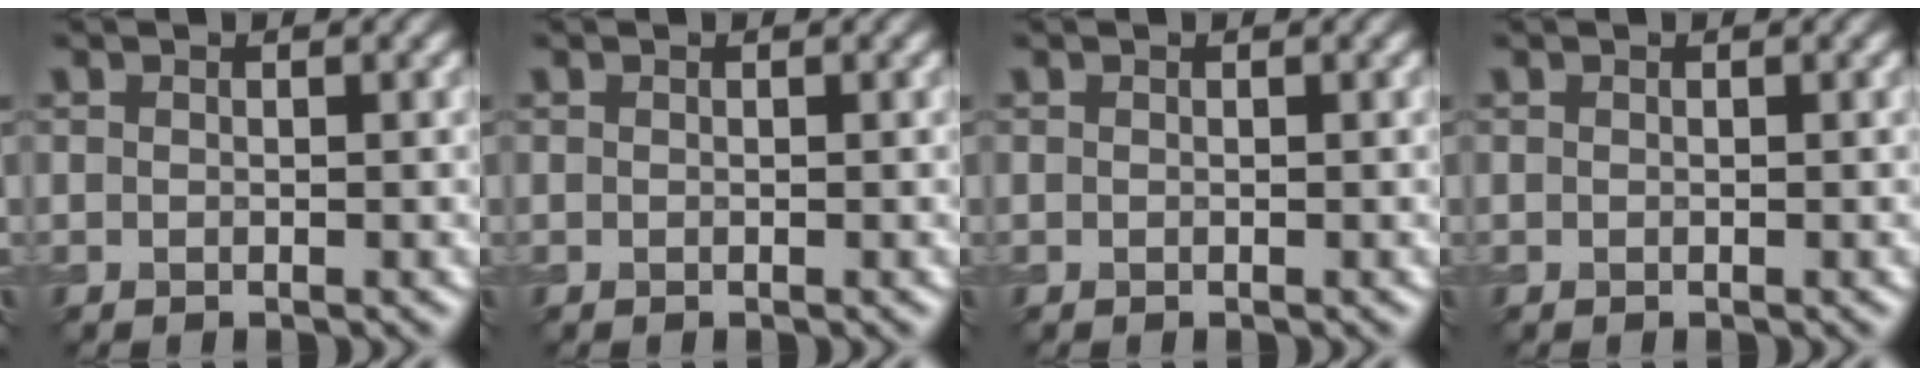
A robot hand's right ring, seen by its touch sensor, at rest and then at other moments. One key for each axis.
{"total": 0.0}
{"total": 0.0}
{"total": 0.0}